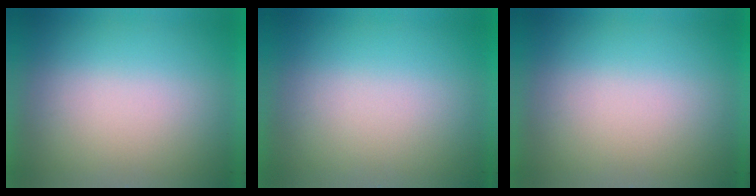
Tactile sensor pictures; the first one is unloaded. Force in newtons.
{"total": 0.0}
{"total": 0.0}